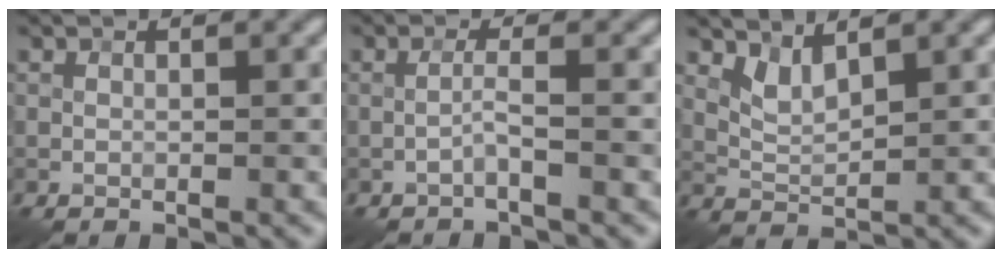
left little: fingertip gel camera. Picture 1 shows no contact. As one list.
[{"total": 1.2, "force": [-0.7, -0.2, 1.0], "torque": [-0.020, 0.008, -0.017]}, {"total": 2.2, "force": [1.6, 0.8, 1.4], "torque": [-0.034, -0.009, 0.037]}]